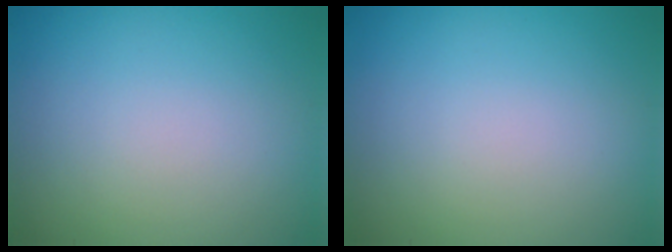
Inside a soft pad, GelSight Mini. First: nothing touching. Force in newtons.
{"total": 0.0}